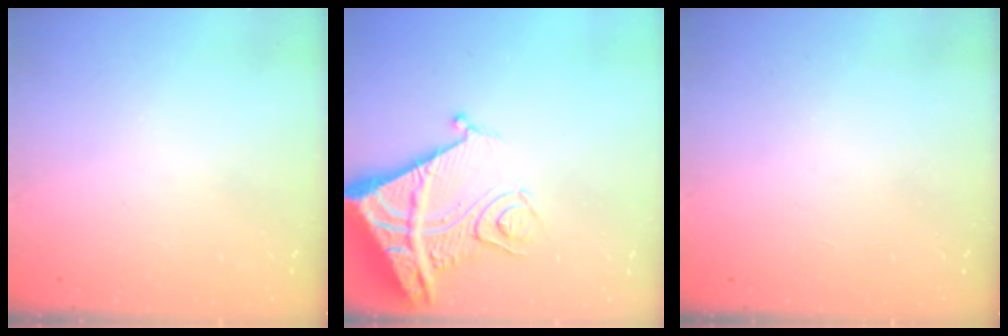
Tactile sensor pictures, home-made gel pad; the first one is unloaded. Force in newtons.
{"total": 14.0, "press": 13.9, "slide": 1.8}
{"total": 1.5, "press": 1.5, "slide": 0.1}